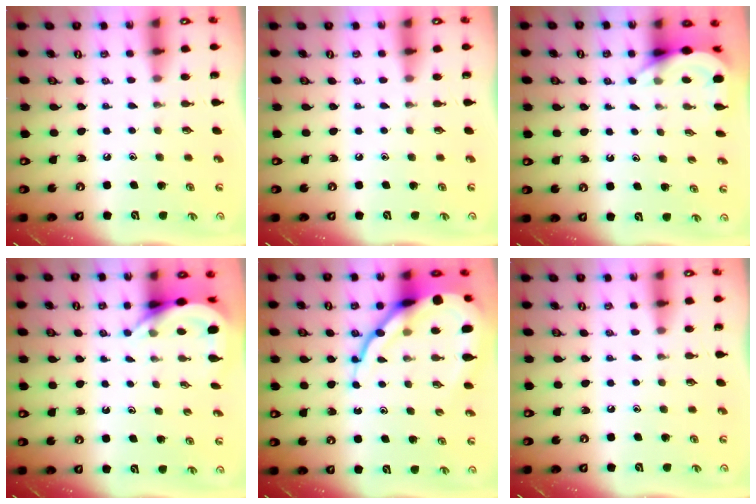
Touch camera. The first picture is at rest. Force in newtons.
{"total": 0.0}
{"total": 6.5, "press": 6.5, "slide": 0.3}
{"total": 5.0, "press": 5.0, "slide": 0.3}
{"total": 16.3, "press": 16.2, "slide": 1.5}
{"total": 0.0}